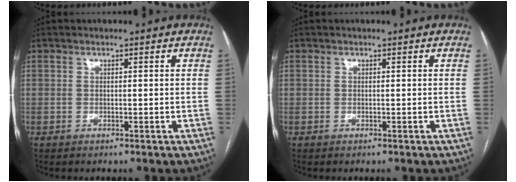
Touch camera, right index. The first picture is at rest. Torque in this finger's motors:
{"motor_torque": [0.04, 0.00, 0.03, 0.01]}